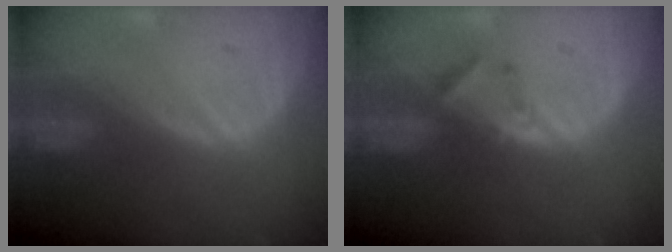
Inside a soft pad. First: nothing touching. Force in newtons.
{"total": 2.9, "press": 2.6, "slide": 1.1}